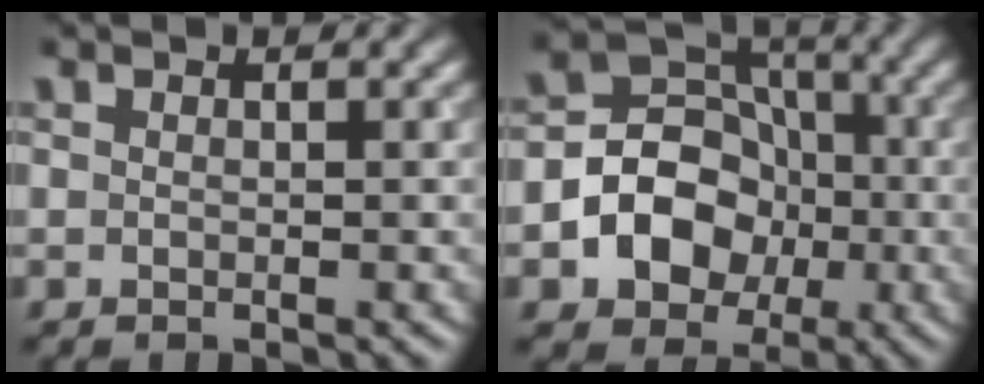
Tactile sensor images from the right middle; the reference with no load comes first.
{"total": 7.7, "force": [-2.0, 6.2, 4.1], "torque": [-0.050, 0.004, -0.053]}